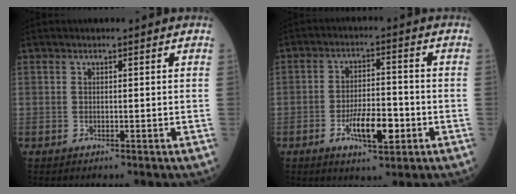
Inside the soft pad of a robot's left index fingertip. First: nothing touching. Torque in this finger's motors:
{"motor_torque": [0.17, 0.14, 0.23, 0.06]}